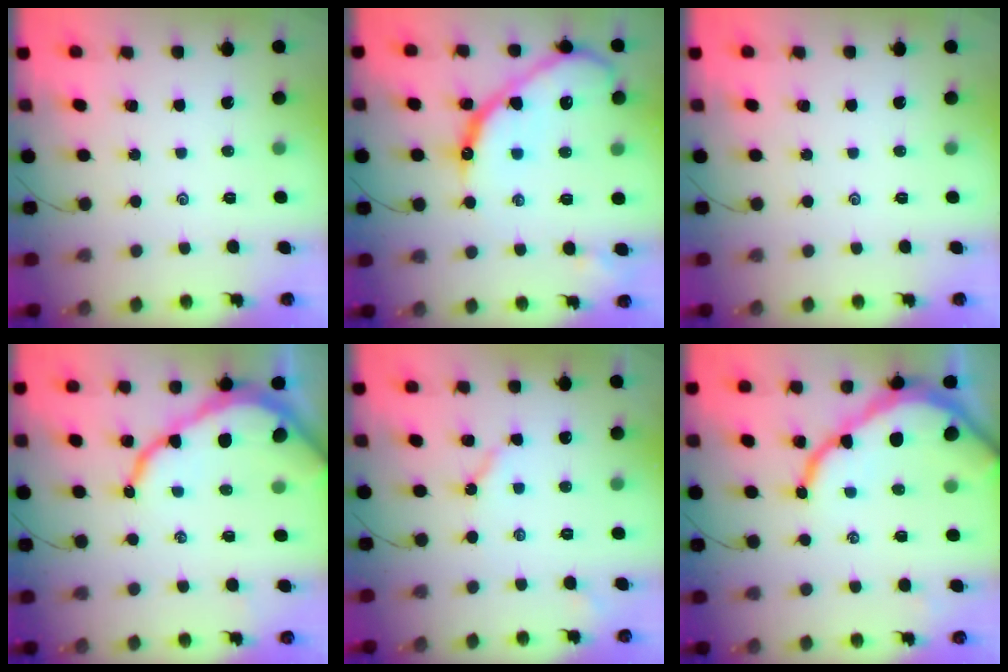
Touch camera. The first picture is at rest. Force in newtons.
{"total": 19.8, "press": 19.7, "slide": 1.6}
{"total": 0.0}
{"total": 12.4, "press": 12.3, "slide": 1.1}
{"total": 3.5, "press": 3.5, "slide": 0.3}
{"total": 14.0, "press": 14.0, "slide": 1.2}